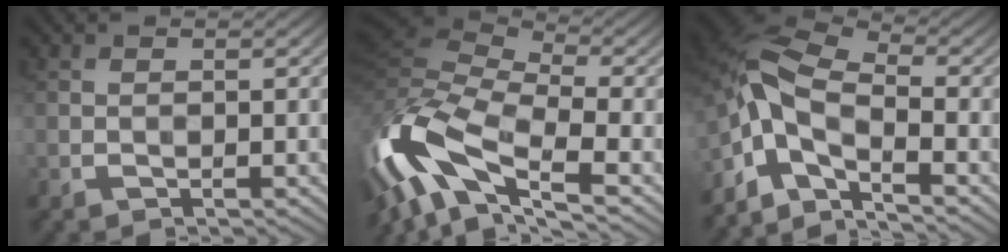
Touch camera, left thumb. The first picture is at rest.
{"total": 15.7, "force": [-5.7, 6.7, 13.1], "torque": [-0.326, 0.003, -0.113]}
{"total": 9.3, "force": [-4.3, 3.7, 7.3], "torque": [-0.149, 0.000, -0.106]}